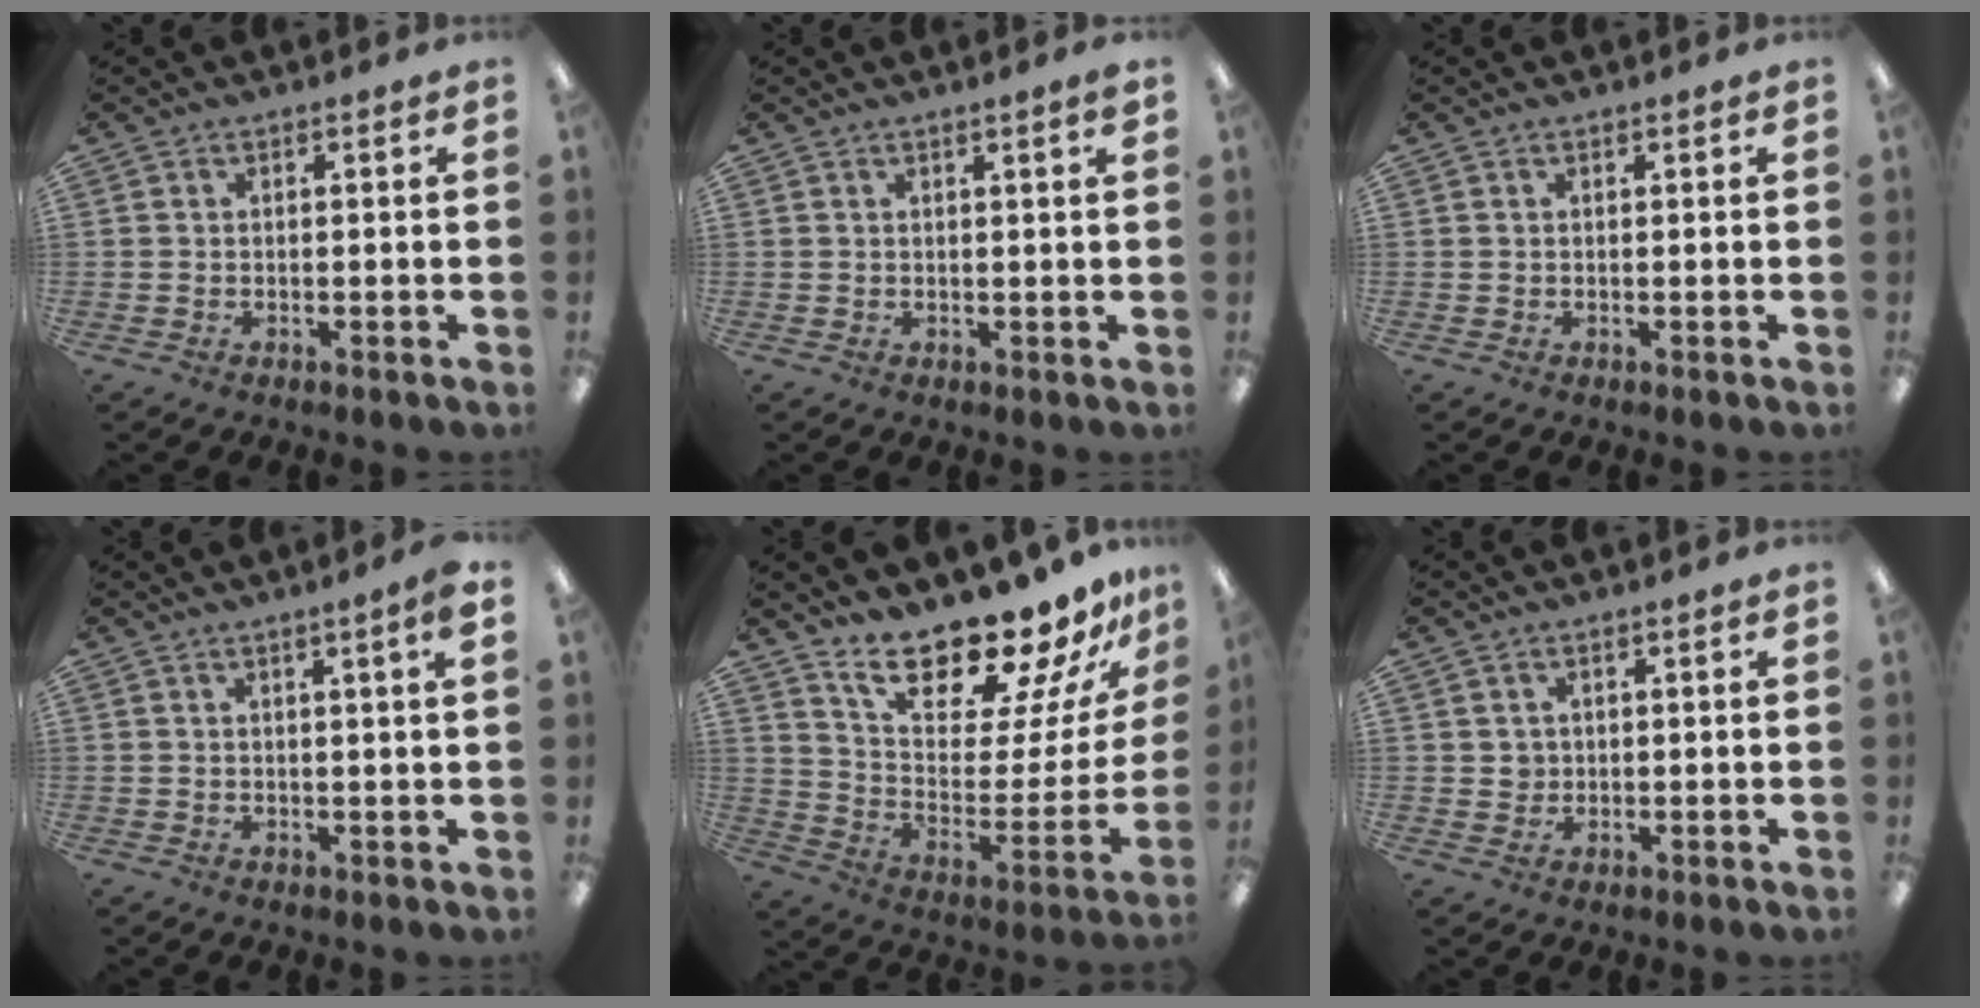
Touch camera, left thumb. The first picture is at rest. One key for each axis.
{"total": 2.0, "fx": 1.3, "fy": 0.0, "fz": 1.5, "tx": -0.022, "ty": -0.003, "tz": 0.021}
{"total": 0.0}
{"total": 3.3, "fx": 1.9, "fy": 0.0, "fz": 2.6, "tx": -0.038, "ty": -0.008, "tz": 0.029}
{"total": 20.6, "fx": 18.0, "fy": 5.3, "fz": 8.5, "tx": -0.137, "ty": -0.144, "tz": 0.308}
{"total": 2.2, "fx": 1.1, "fy": 1.9, "fz": 0.2, "tx": 0.000, "ty": 0.000, "tz": 0.018}